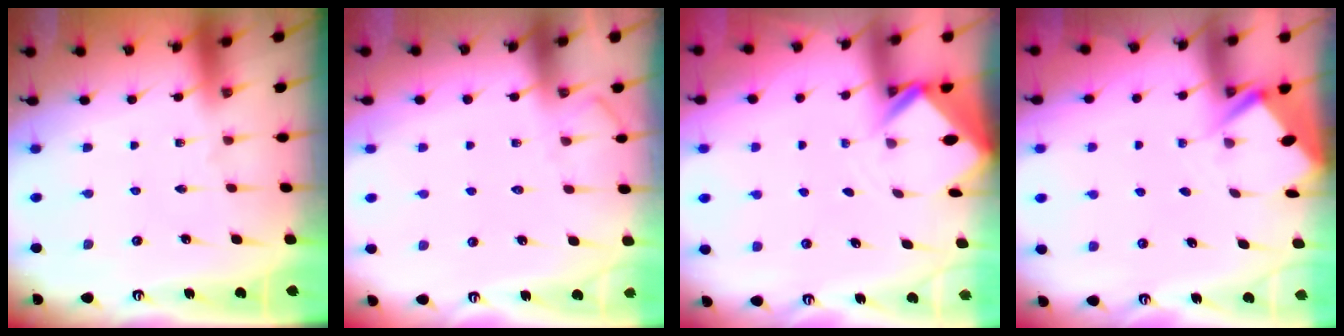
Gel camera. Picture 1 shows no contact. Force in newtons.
{"total": 4.8, "press": 4.8, "slide": 0.6}
{"total": 2.6, "press": 2.6, "slide": 0.1}
{"total": 2.9, "press": 2.8, "slide": 0.3}